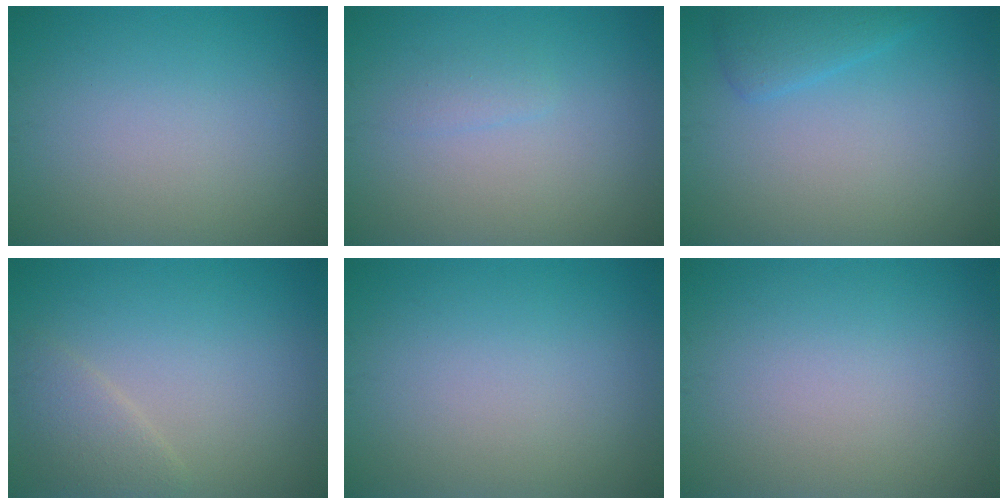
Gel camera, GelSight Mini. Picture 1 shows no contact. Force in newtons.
{"total": 0.8, "press": 0.8, "slide": 0.1}
{"total": 2.2, "press": 2.1, "slide": 0.2}
{"total": 2.2, "press": 2.1, "slide": 0.1}
{"total": 0.0}
{"total": 0.0}